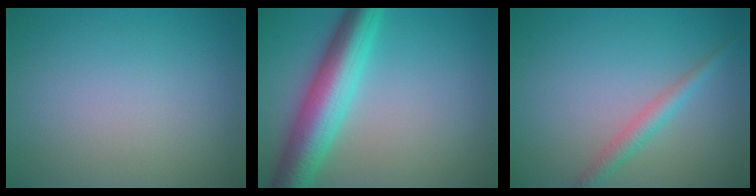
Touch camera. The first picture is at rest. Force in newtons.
{"total": 7.4, "press": 7.4, "slide": 0.2}
{"total": 2.0, "press": 2.0, "slide": 0.0}